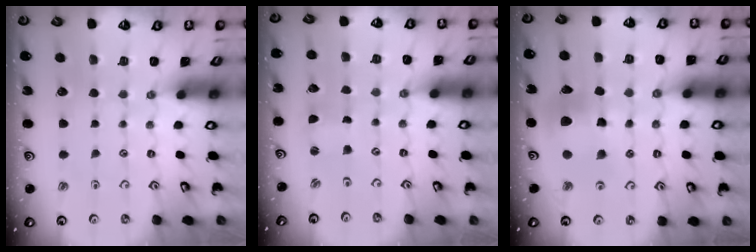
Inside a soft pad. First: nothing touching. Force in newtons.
{"total": 0.0}
{"total": 9.7, "press": 9.6, "slide": 1.3}